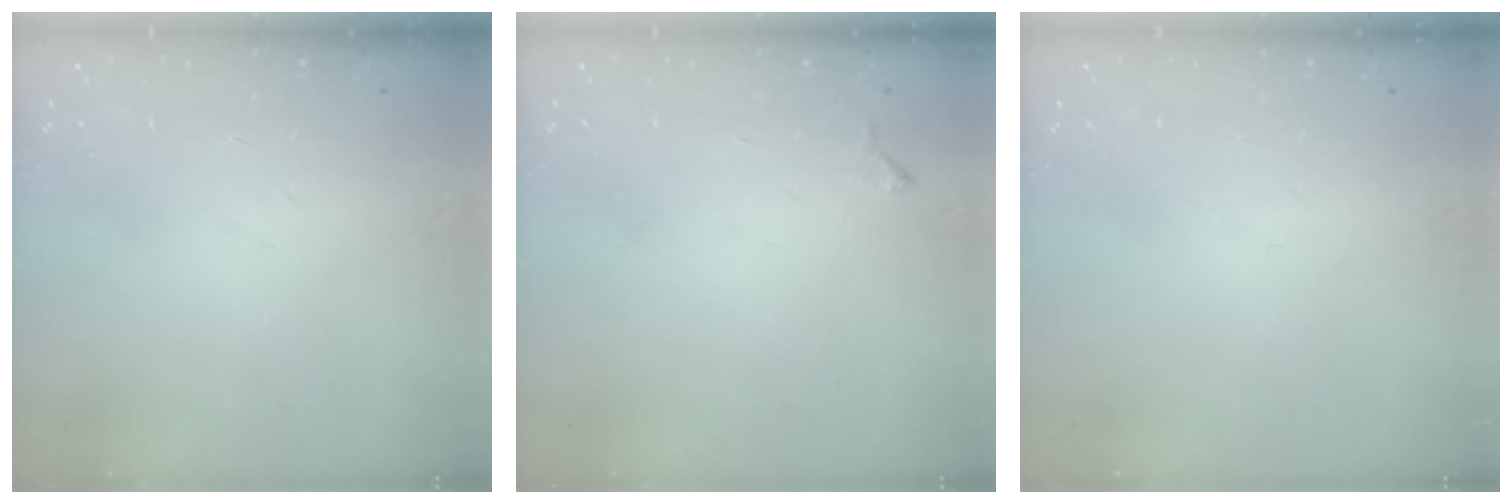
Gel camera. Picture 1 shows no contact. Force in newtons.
{"total": 4.4, "press": 4.4, "slide": 0.7}
{"total": 0.0}